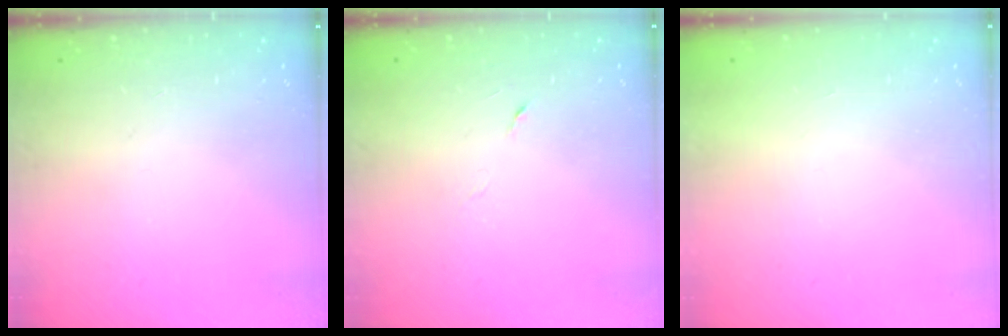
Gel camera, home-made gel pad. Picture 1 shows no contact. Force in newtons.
{"total": 2.9, "press": 2.7, "slide": 1.0}
{"total": 1.5, "press": 1.5, "slide": 0.1}